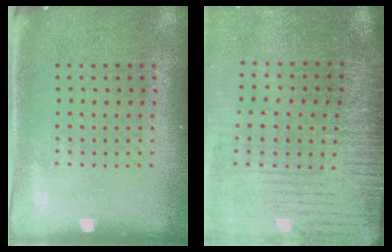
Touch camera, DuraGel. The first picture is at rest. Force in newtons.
{"total": 4.2, "press": 3.6, "slide": 2.2}